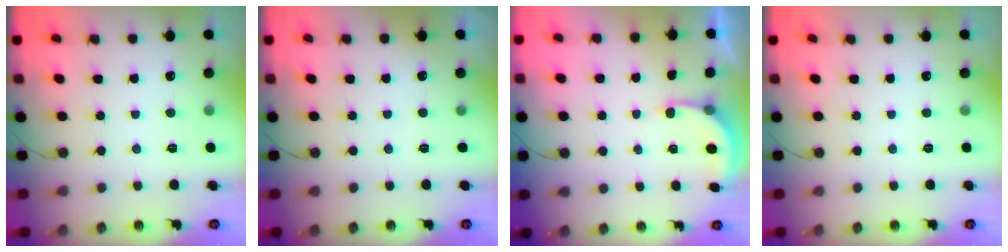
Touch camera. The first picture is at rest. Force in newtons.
{"total": 1.1, "press": 0.6, "slide": 0.9}
{"total": 2.9, "press": 2.9, "slide": 0.2}
{"total": 0.0}